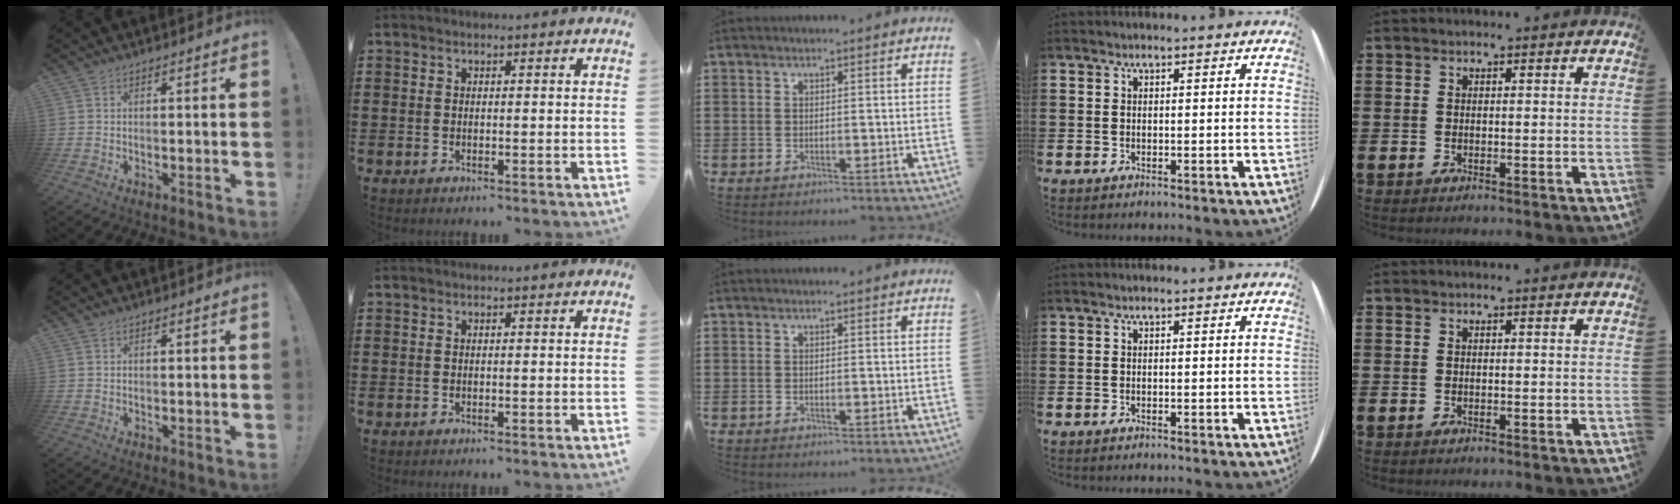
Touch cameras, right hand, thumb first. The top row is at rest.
{}